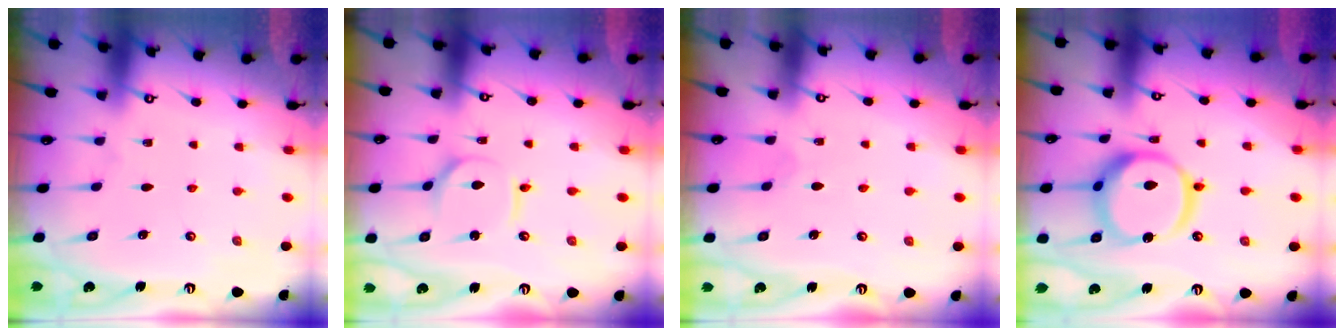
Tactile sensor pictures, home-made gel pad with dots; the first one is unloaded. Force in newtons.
{"total": 3.9, "press": 3.8, "slide": 0.4}
{"total": 2.8, "press": 2.8, "slide": 0.2}
{"total": 16.2, "press": 16.0, "slide": 2.3}